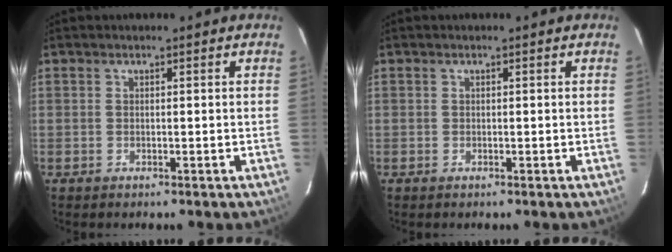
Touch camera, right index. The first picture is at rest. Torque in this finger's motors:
{"motor_torque": [0.12, -0.07, 0.08, 0.01]}